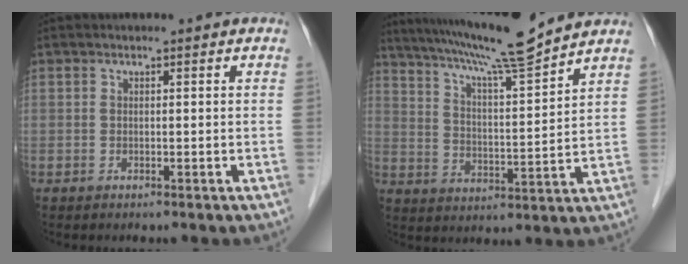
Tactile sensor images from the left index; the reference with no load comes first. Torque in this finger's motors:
{"motor_torque": [0.15, -0.21, 0.41, 0.12]}